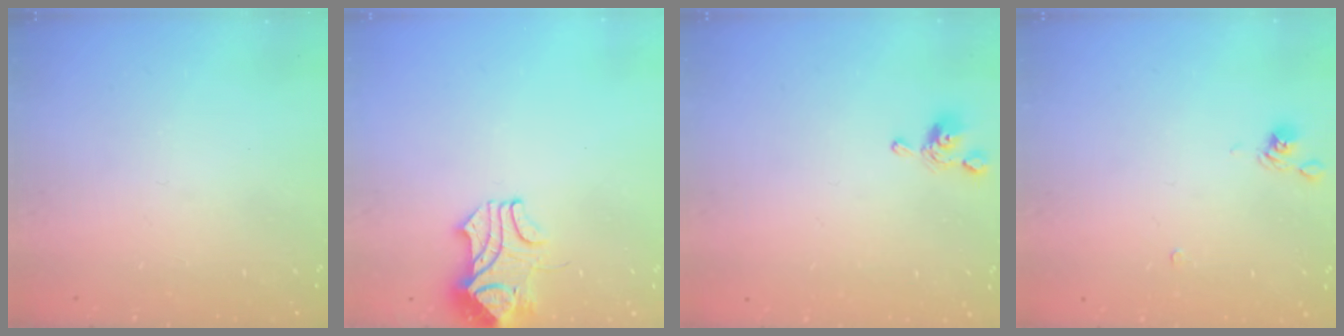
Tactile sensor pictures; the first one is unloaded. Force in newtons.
{"total": 2.6, "press": 2.4, "slide": 1.0}
{"total": 2.9, "press": 2.9, "slide": 0.0}
{"total": 2.9, "press": 2.8, "slide": 0.5}